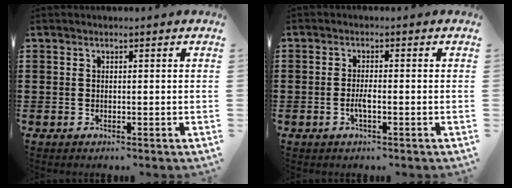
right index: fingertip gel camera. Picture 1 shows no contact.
{"total": 2.0, "force": [-0.9, 0.3, 1.8], "torque": [-0.040, -0.002, -0.017]}